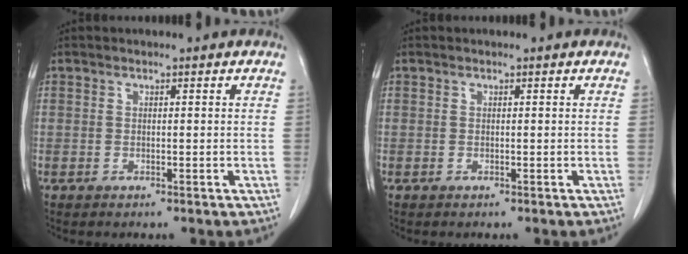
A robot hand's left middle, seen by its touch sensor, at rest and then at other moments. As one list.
[{"total": 0.0}]